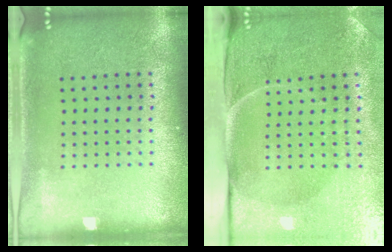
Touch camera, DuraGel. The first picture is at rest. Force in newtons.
{"total": 5.0, "press": 3.9, "slide": 3.0}